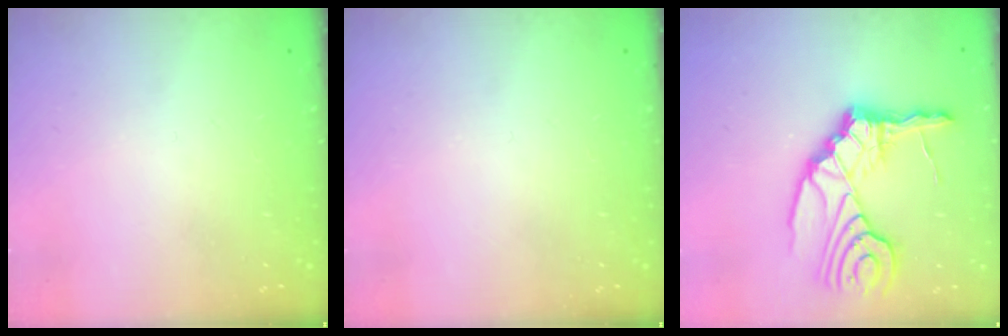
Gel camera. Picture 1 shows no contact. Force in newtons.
{"total": 0.0}
{"total": 13.4, "press": 13.3, "slide": 1.8}